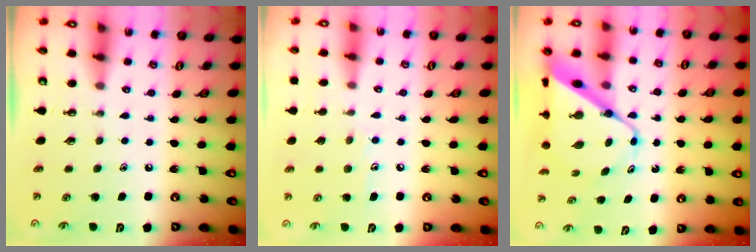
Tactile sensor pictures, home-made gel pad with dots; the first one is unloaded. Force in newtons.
{"total": 5.7, "press": 5.7, "slide": 0.5}
{"total": 11.4, "press": 11.4, "slide": 1.0}